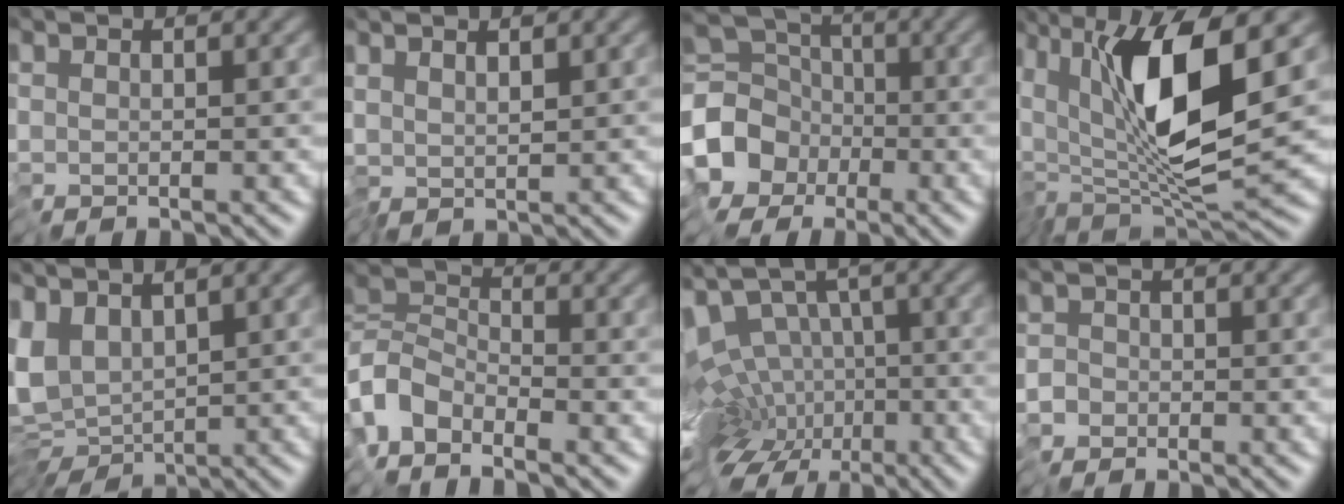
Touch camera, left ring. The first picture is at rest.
{"total": 1.6, "force": [1.0, 0.5, 1.2], "torque": [-0.029, 0.005, 0.021]}
{"total": 6.0, "force": [-2.8, 4.9, 2.2], "torque": [-0.050, 0.007, -0.070]}
{"total": 10.2, "force": [1.9, 2.4, 9.7], "torque": [-0.176, -0.001, 0.034]}
{"total": 8.8, "force": [1.4, 5.8, 6.5], "torque": [-0.129, -0.002, 0.061]}
{"total": 4.0, "force": [-3.3, 1.7, 1.6], "torque": [-0.033, 0.005, -0.085]}
{"total": 12.5, "force": [-3.5, 8.2, 8.8], "torque": [-0.157, -0.002, -0.031]}
{"total": 2.9, "force": [-2.1, 2.0, -0.1], "torque": [0.034, 0.000, -0.042]}